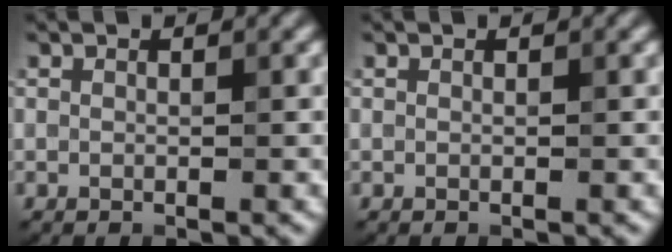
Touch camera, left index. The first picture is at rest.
{"total": 0.0}